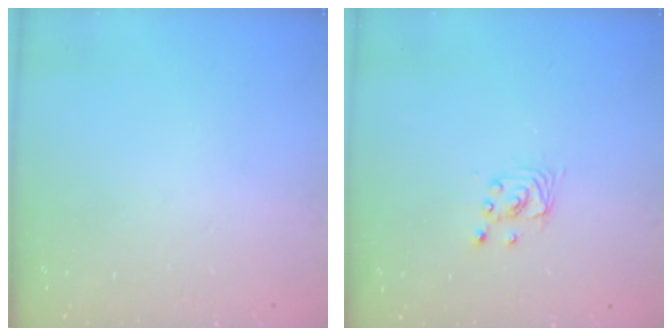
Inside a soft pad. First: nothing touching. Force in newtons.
{"total": 2.8, "press": 2.8, "slide": 0.1}